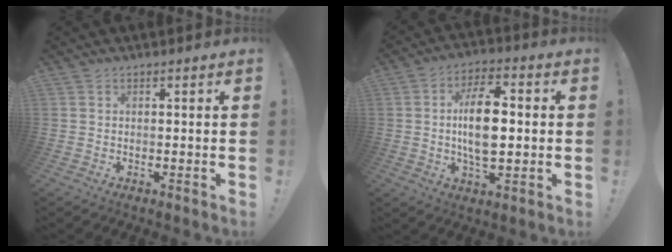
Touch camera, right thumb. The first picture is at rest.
{"total": 13.6, "force": [0.4, 7.1, 11.6], "torque": [-0.206, 0.007, 0.003]}